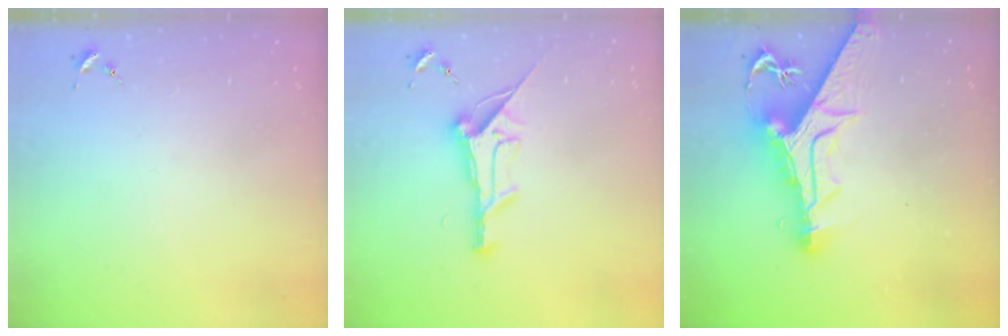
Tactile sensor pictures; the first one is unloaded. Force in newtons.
{"total": 14.6, "press": 14.6, "slide": 0.6}
{"total": 17.4, "press": 17.3, "slide": 1.8}